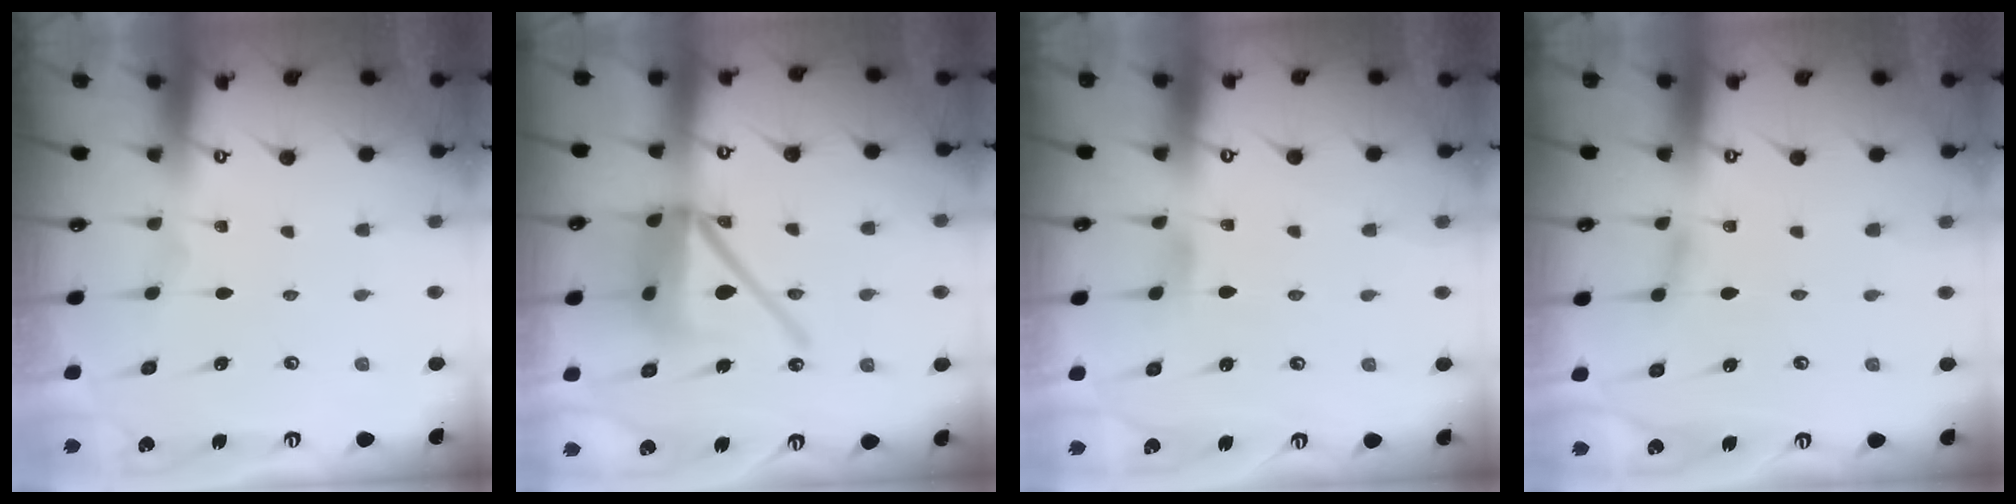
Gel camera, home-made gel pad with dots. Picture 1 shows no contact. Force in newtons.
{"total": 17.4, "press": 17.2, "slide": 2.1}
{"total": 2.8, "press": 2.7, "slide": 0.5}
{"total": 2.8, "press": 2.8, "slide": 0.3}